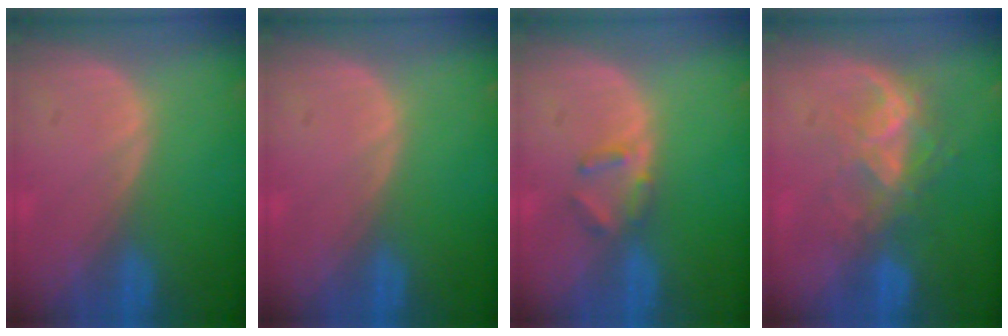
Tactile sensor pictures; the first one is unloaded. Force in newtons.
{"total": 0.0}
{"total": 2.8, "press": 2.7, "slide": 0.4}
{"total": 6.7, "press": 6.0, "slide": 3.0}